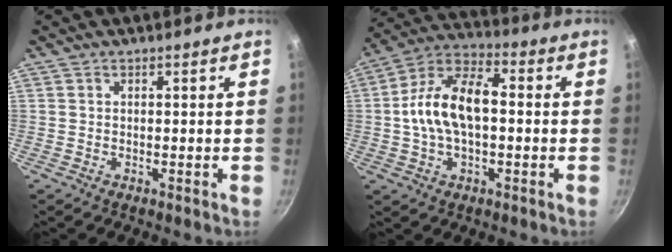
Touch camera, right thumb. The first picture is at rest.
{"total": 14.5, "force": [-0.2, 8.2, 12.0], "torque": [-0.201, 0.040, -0.017]}